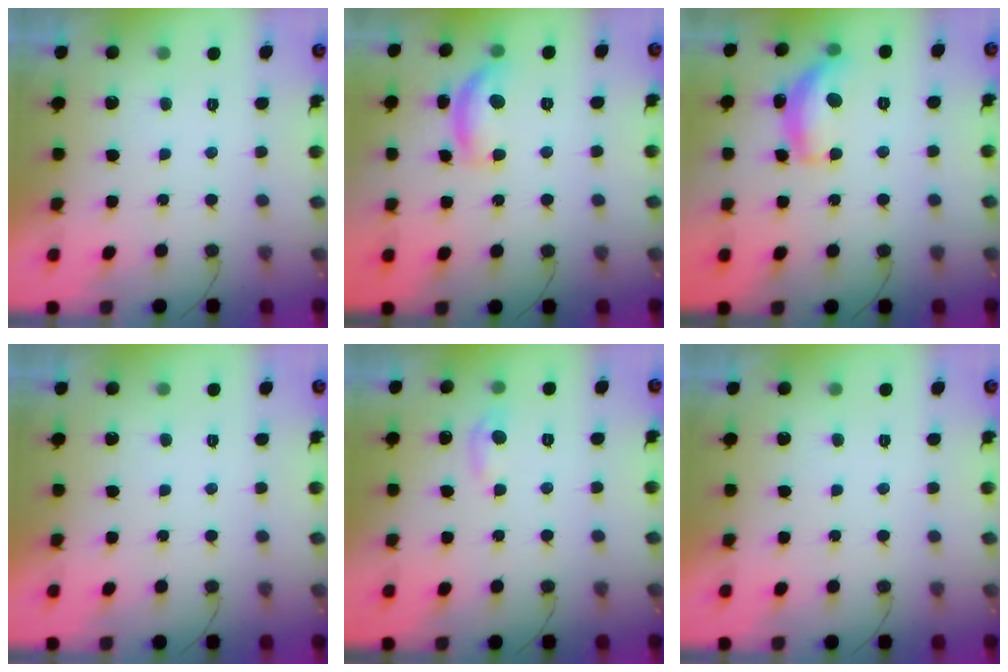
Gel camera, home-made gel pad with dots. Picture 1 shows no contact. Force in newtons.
{"total": 11.6, "press": 11.5, "slide": 0.7}
{"total": 12.7, "press": 12.7, "slide": 0.7}
{"total": 0.0}
{"total": 6.1, "press": 6.1, "slide": 0.8}
{"total": 0.0}